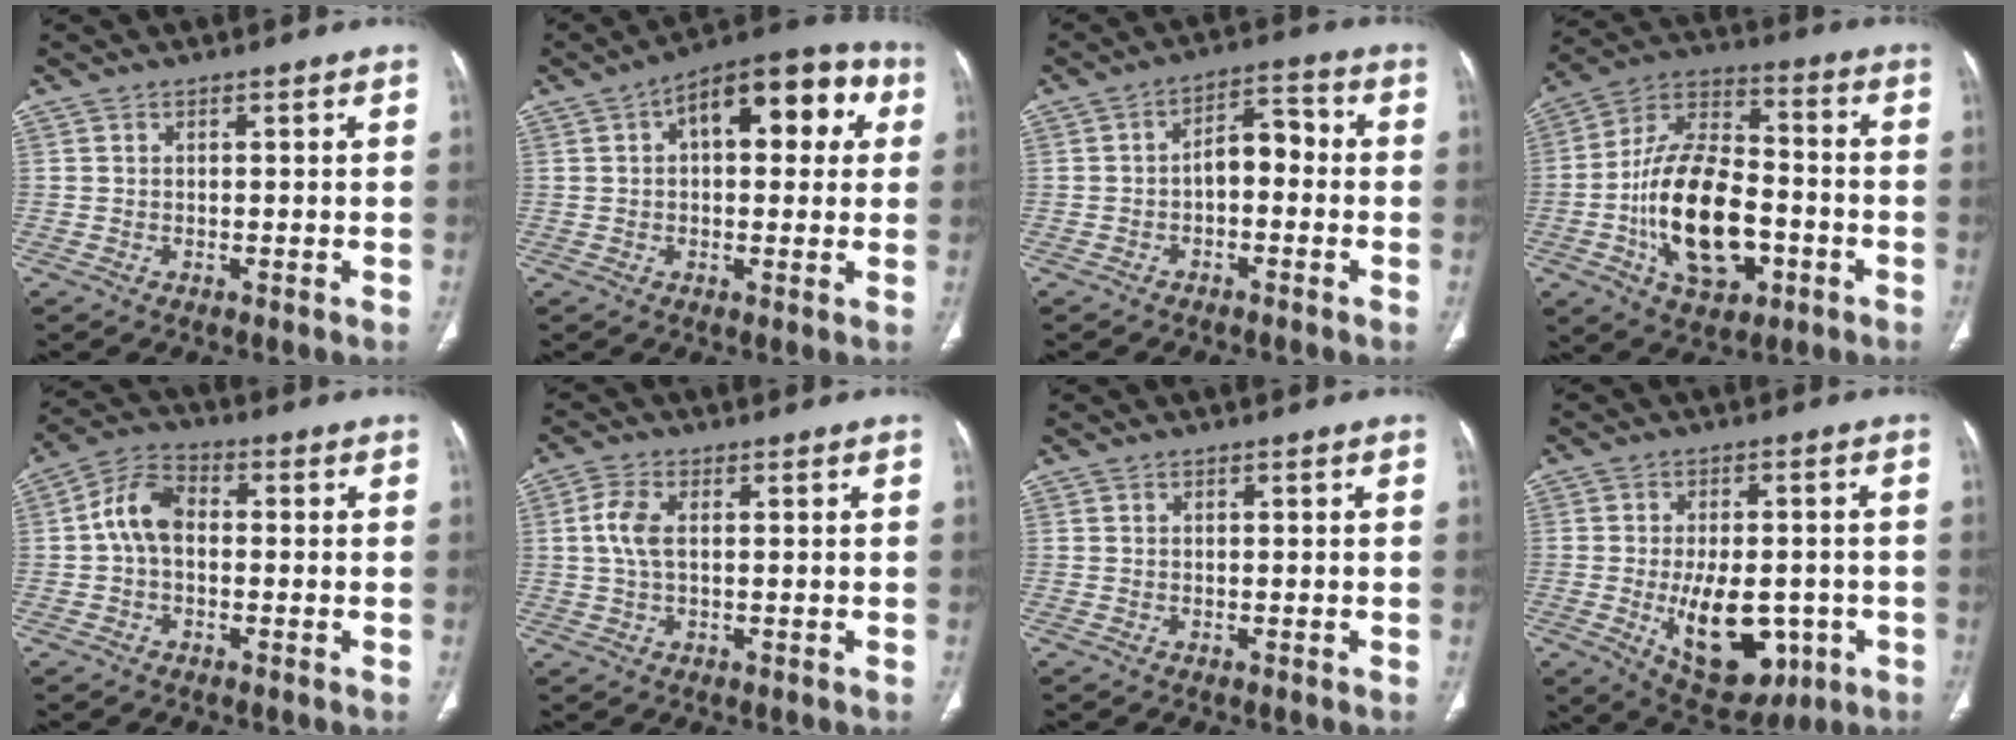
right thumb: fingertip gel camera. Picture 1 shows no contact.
{"total": 16.2, "force": [4.5, 8.2, 13.2], "torque": [-0.138, 0.034, 0.056]}
{"total": 6.4, "force": [-1.1, 3.8, 5.1], "torque": [-0.064, 0.036, -0.028]}
{"total": 21.0, "force": [-5.4, 11.8, 16.5], "torque": [-0.271, 0.033, -0.089]}
{"total": 7.5, "force": [-0.2, 4.9, 5.6], "torque": [-0.101, 0.023, -0.015]}
{"total": 3.7, "force": [0.7, 1.8, 3.2], "torque": [-0.085, 0.008, 0.014]}
{"total": 0.0}
{"total": 15.0, "force": [-3.8, 8.4, 11.8], "torque": [-0.154, 0.002, -0.034]}